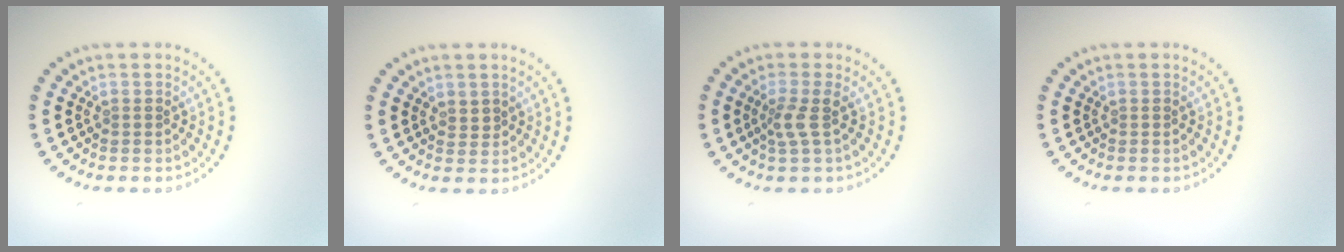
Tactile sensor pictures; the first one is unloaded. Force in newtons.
{"total": 0.7, "press": 0.5, "slide": 0.6}
{"total": 2.0, "press": 1.4, "slide": 1.4}
{"total": 0.0}